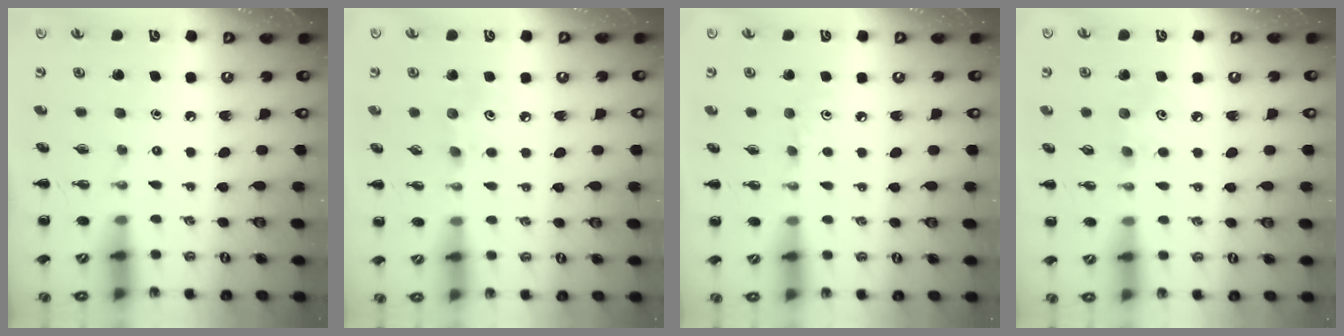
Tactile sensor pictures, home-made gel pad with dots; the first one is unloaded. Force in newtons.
{"total": 3.7, "press": 3.5, "slide": 1.0}
{"total": 3.4, "press": 3.3, "slide": 0.9}
{"total": 4.1, "press": 3.9, "slide": 1.1}